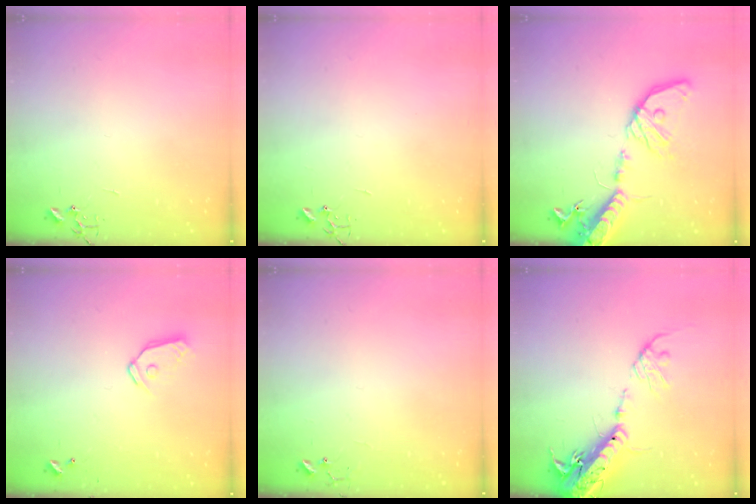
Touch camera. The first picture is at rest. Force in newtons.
{"total": 0.0}
{"total": 19.5, "press": 19.2, "slide": 3.6}
{"total": 9.2, "press": 9.2, "slide": 1.0}
{"total": 6.1, "press": 6.0, "slide": 0.4}
{"total": 19.6, "press": 19.1, "slide": 4.3}